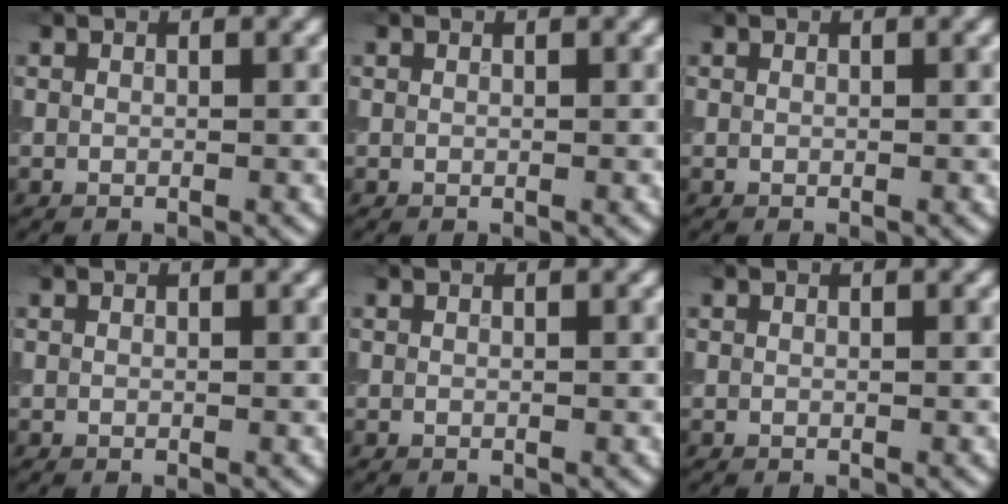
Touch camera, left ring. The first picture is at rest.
{"total": 0.0}
{"total": 0.0}
{"total": 0.0}
{"total": 0.0}
{"total": 0.0}